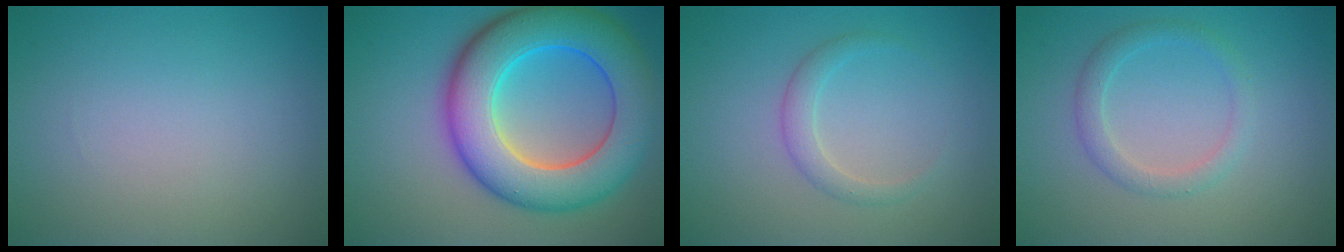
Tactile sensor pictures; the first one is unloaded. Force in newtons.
{"total": 11.3, "press": 11.3, "slide": 0.3}
{"total": 1.7, "press": 1.7, "slide": 0.1}
{"total": 2.1, "press": 2.1, "slide": 0.1}